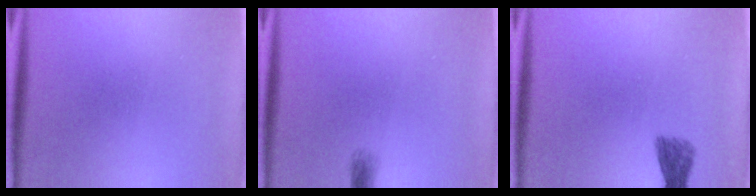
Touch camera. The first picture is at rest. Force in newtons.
{"total": 1.4}
{"total": 2.4}